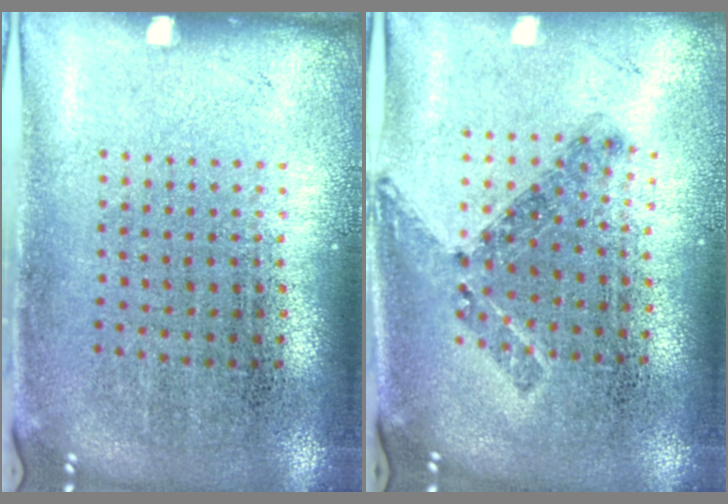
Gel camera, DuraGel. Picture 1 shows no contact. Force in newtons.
{"total": 0.9, "press": 0.8, "slide": 0.4}